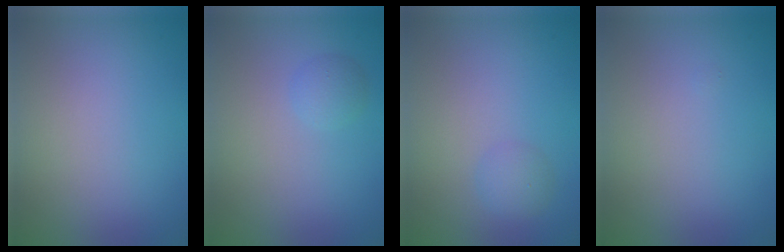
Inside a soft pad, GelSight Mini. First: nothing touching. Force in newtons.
{"total": 1.3, "press": 1.3, "slide": 0.1}
{"total": 1.5, "press": 1.5, "slide": 0.0}
{"total": 0.0}